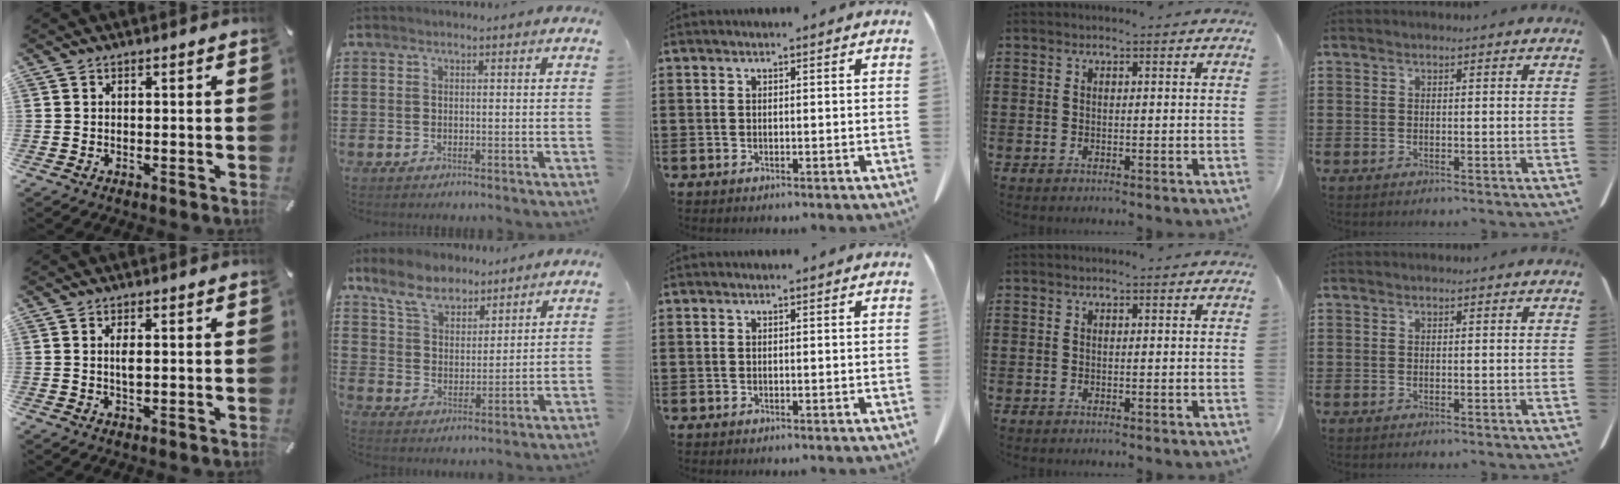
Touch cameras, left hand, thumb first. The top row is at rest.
{"thumb": {"total": 2.7, "force": [0.3, 0.8, 2.5], "torque": [-0.058, -0.003, 0.001]}, "index": {"total": 7.2, "force": [6.0, 3.0, 2.7], "torque": [-0.079, -0.005, 0.112]}}